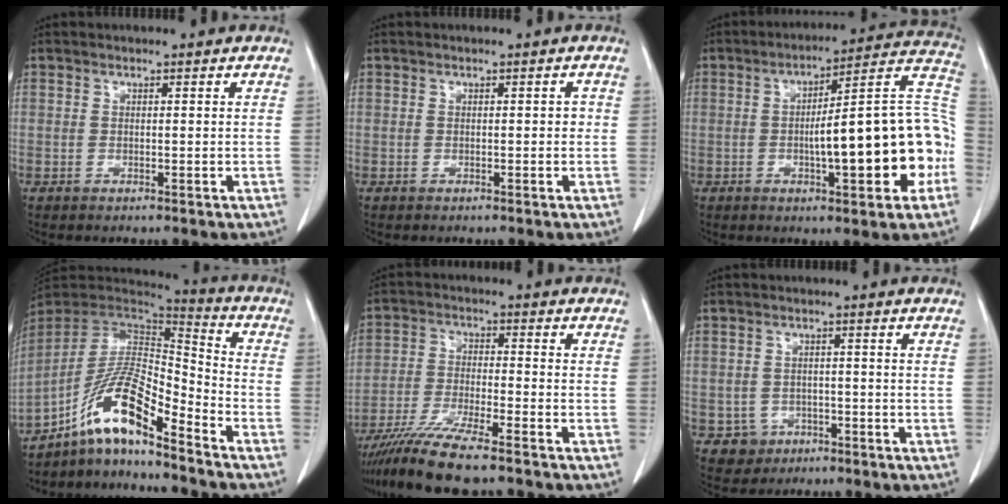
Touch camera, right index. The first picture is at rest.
{"total": 0.7, "force": [0.0, 0.4, 0.5], "torque": [-0.003, 0.006, 0.000]}
{"total": 18.8, "force": [-3.8, 3.2, 18.2], "torque": [-0.208, 0.037, -0.045]}
{"total": 13.9, "force": [-9.5, 1.7, 10.0], "torque": [-0.192, 0.011, -0.172]}
{"total": 10.0, "force": [-8.2, -0.2, 5.7], "torque": [-0.103, -0.029, -0.146]}
{"total": 3.7, "force": [-1.5, 3.4, 0.0], "torque": [0.006, 0.014, -0.019]}